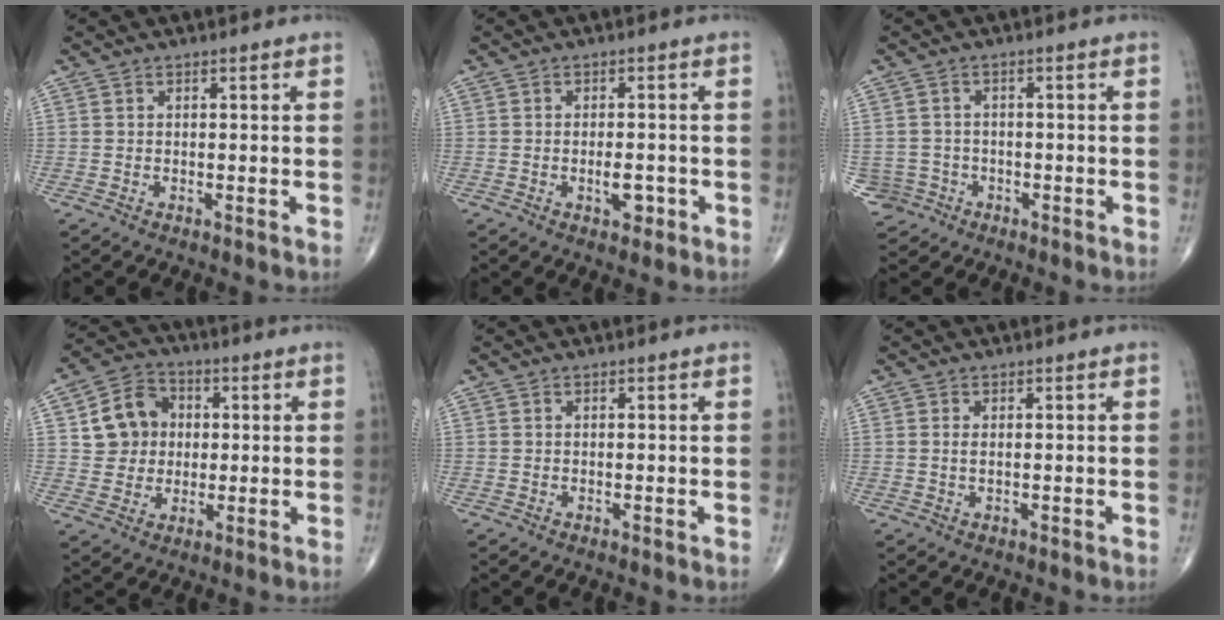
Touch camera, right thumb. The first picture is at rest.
{"total": 3.3, "force": [-1.1, 1.7, 2.6], "torque": [-0.034, 0.002, -0.013]}
{"total": 4.6, "force": [-1.7, 4.3, -0.1], "torque": [0.011, 0.015, -0.027]}
{"total": 10.1, "force": [1.5, 9.0, 4.4], "torque": [-0.044, 0.009, 0.023]}
{"total": 0.0}
{"total": 0.9, "force": [0.1, 0.3, 0.8], "torque": [-0.018, -0.002, 0.003]}